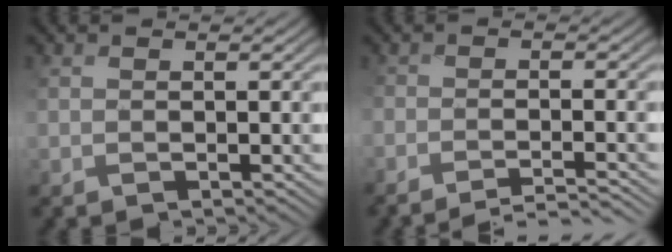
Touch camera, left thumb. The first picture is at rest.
{"total": 5.1, "force": [-4.5, 0.6, 2.4], "torque": [-0.035, 0.007, -0.073]}